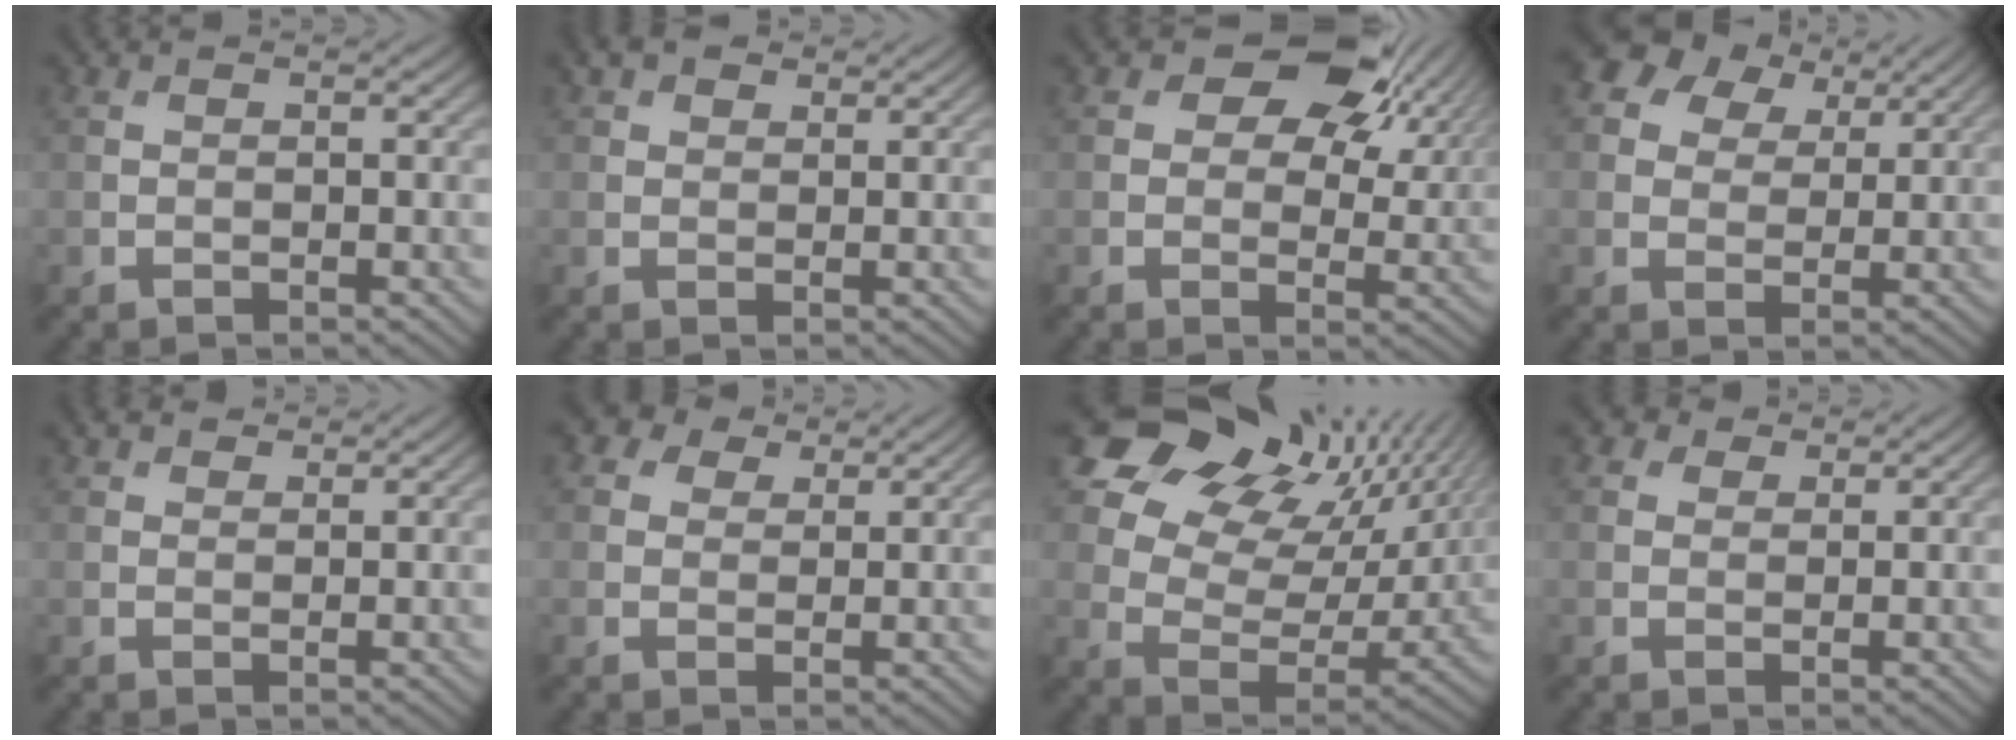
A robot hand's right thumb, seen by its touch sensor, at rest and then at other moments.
{"total": 2.7, "force": [1.8, 1.7, 1.2], "torque": [-0.025, 0.007, 0.032]}
{"total": 12.1, "force": [5.5, 7.2, 8.0], "torque": [-0.114, 0.003, 0.085]}
{"total": 8.5, "force": [5.0, 5.7, 3.9], "torque": [-0.098, 0.015, 0.082]}
{"total": 2.2, "force": [1.7, 1.1, 0.7], "torque": [-0.016, 0.006, 0.036]}
{"total": 5.6, "force": [3.6, 3.5, 2.4], "torque": [-0.062, -0.007, 0.062]}
{"total": 17.2, "force": [10.0, 10.3, 9.5], "torque": [-0.182, 0.029, 0.163]}
{"total": 2.6, "force": [1.7, 1.7, 1.0], "torque": [-0.019, 0.002, 0.025]}